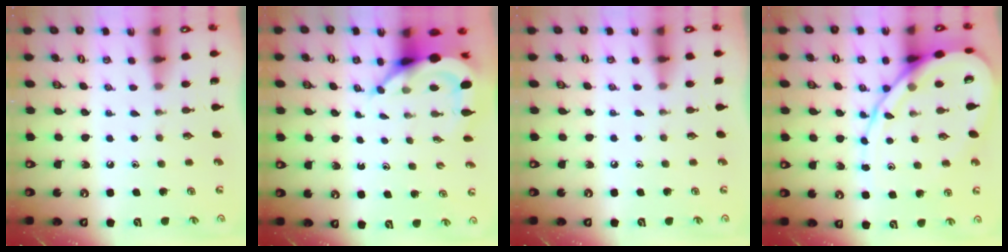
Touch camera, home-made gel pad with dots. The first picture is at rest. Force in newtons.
{"total": 7.7, "press": 7.6, "slide": 0.9}
{"total": 3.2, "press": 3.2, "slide": 0.5}
{"total": 14.0, "press": 13.9, "slide": 1.0}